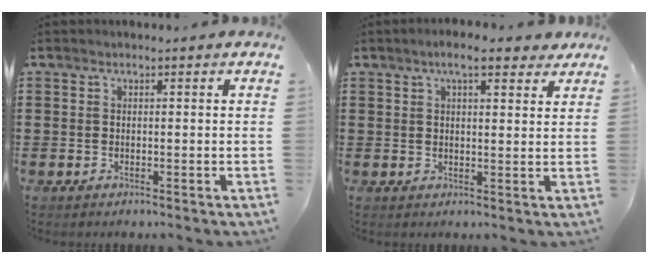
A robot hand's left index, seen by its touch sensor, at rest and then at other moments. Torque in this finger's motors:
{"motor_torque": [2.14, 0.00, 0.39, 0.11]}